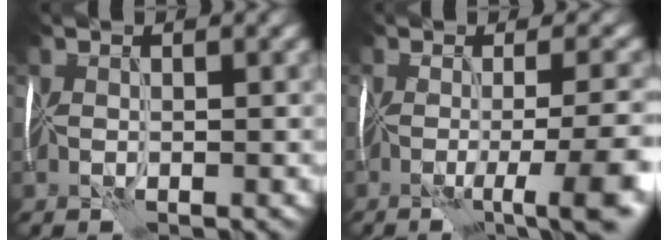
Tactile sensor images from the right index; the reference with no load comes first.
{"total": 7.8, "force": [-3.1, 1.5, 7.0], "torque": [-0.090, -0.007, -0.044]}